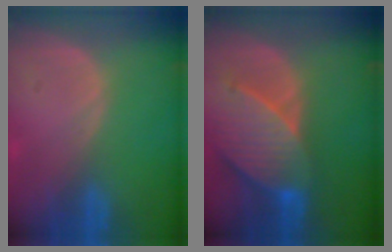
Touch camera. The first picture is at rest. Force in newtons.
{"total": 9.3, "press": 8.6, "slide": 3.6}